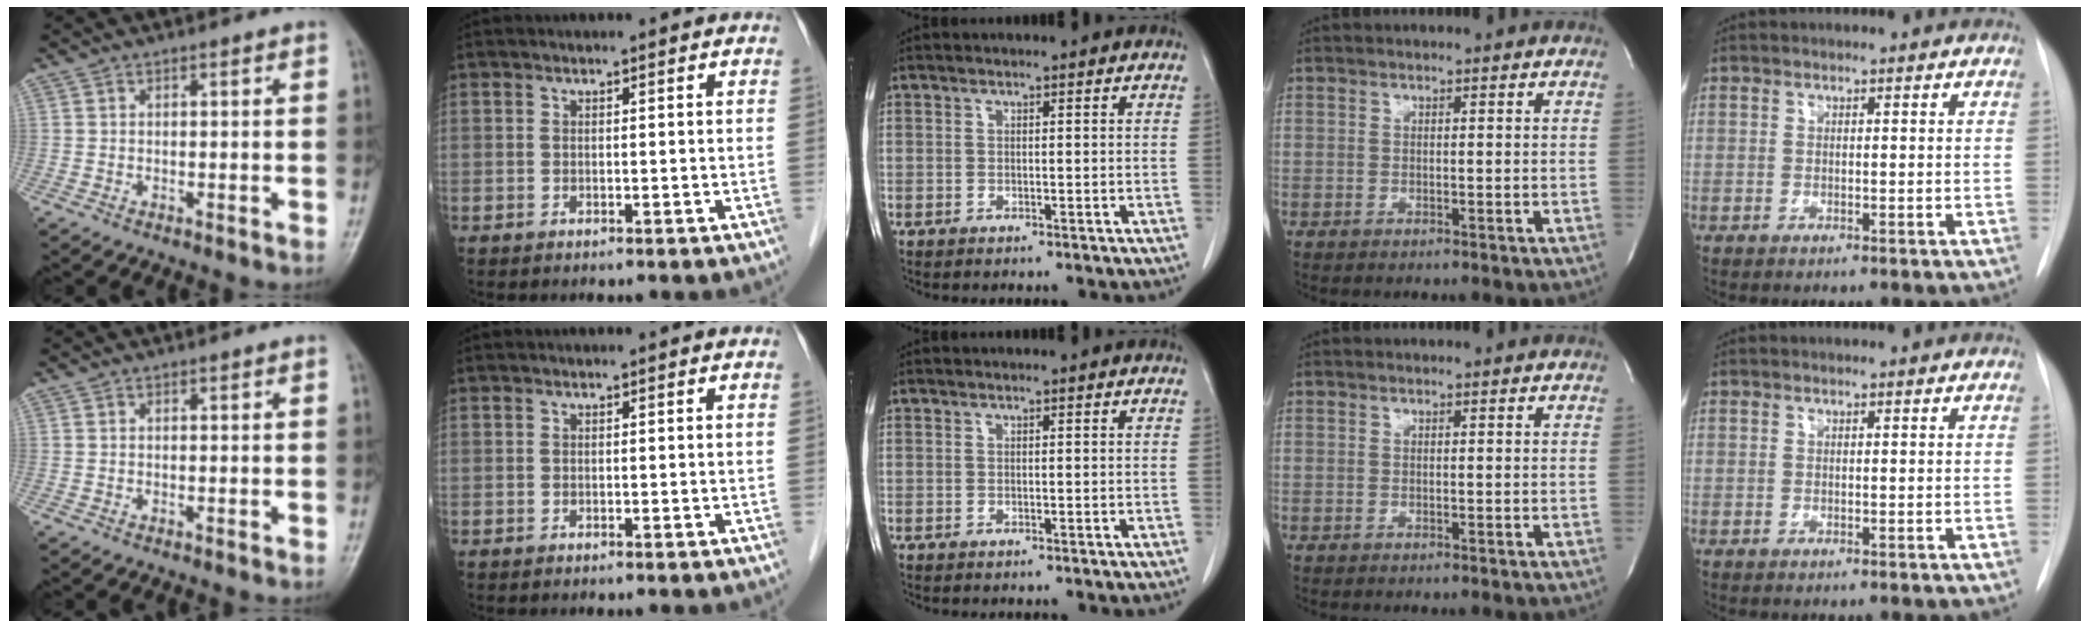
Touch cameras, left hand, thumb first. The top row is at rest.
{}